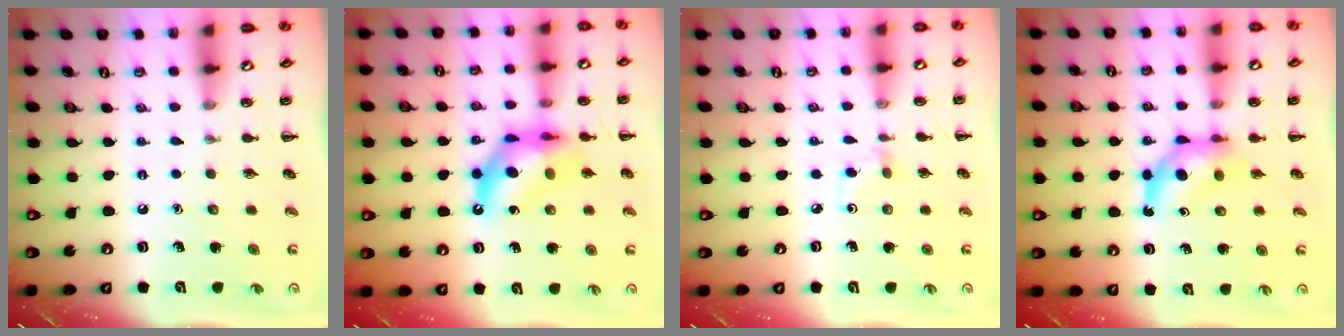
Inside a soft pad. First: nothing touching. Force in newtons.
{"total": 11.0, "press": 10.5, "slide": 3.3}
{"total": 2.3, "press": 2.1, "slide": 0.9}
{"total": 6.1, "press": 6.0, "slide": 1.1}